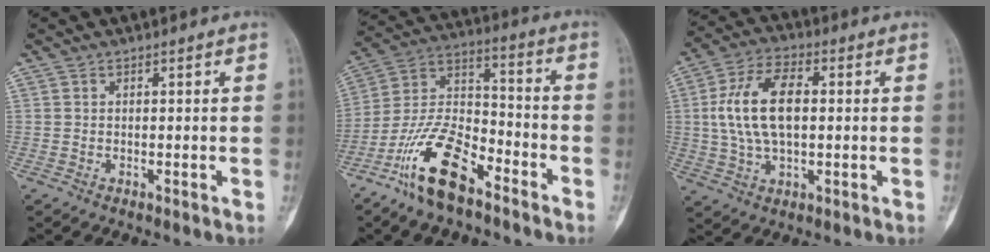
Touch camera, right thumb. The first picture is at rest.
{"total": 15.7, "force": [-9.9, 6.6, 10.3], "torque": [-0.195, 0.068, -0.193]}
{"total": 13.7, "force": [1.1, 7.4, 11.4], "torque": [-0.221, 0.016, 0.021]}